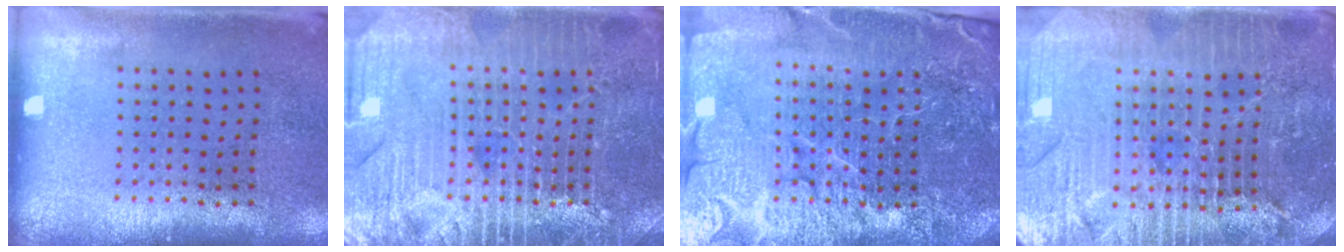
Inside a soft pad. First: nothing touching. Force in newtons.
{"total": 4.6, "press": 4.6, "slide": 0.6}
{"total": 5.7, "press": 5.2, "slide": 2.3}
{"total": 5.0, "press": 4.7, "slide": 2.0}